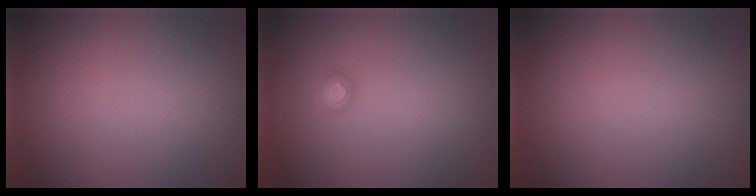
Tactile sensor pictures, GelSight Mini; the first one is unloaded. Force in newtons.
{"total": 1.5, "press": 1.2, "slide": 0.9}
{"total": 0.0}